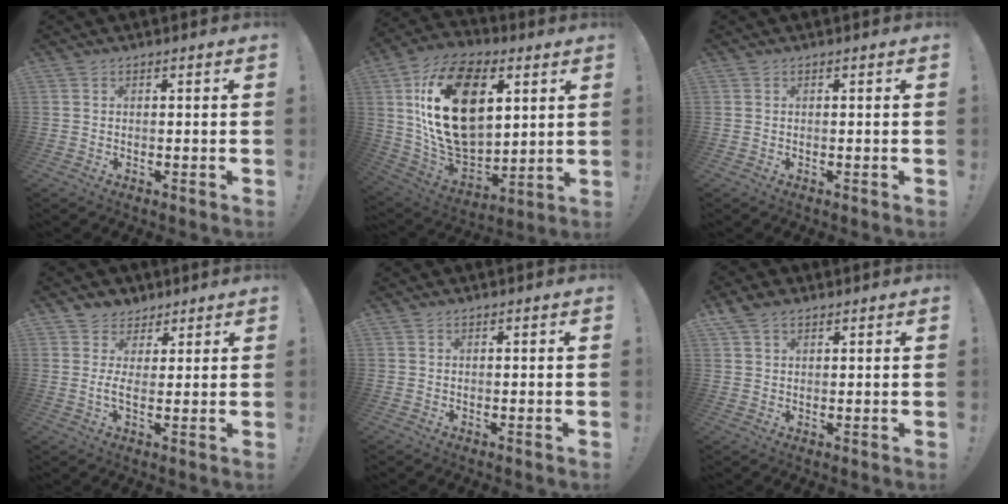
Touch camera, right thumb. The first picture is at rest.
{"total": 26.1, "force": [7.4, 16.7, 18.7], "torque": [-0.357, -0.031, 0.129]}
{"total": 0.0}
{"total": 4.5, "force": [2.0, 2.9, 2.8], "torque": [-0.052, -0.008, 0.038]}
{"total": 0.0}
{"total": 4.0, "force": [2.8, 2.2, 1.8], "torque": [-0.040, -0.005, 0.056]}